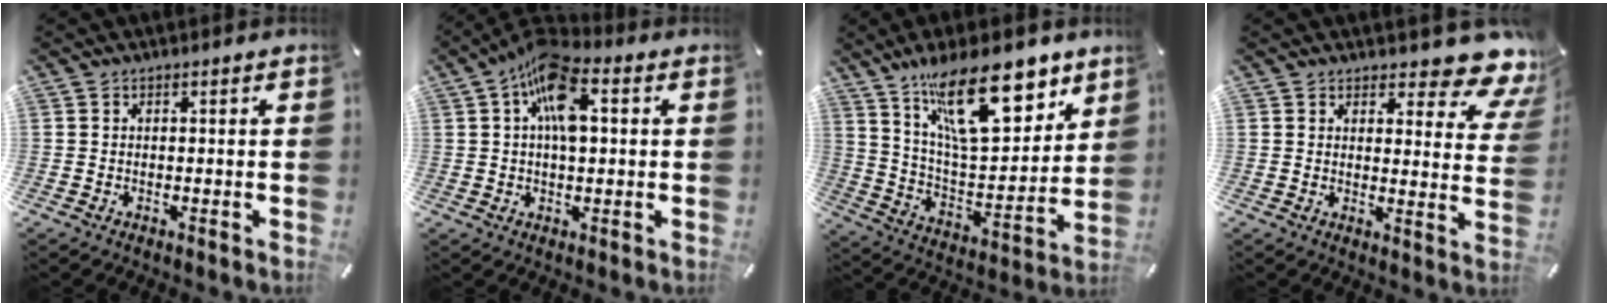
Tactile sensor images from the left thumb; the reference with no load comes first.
{"total": 11.9, "force": [2.5, 6.0, 10.0], "torque": [-0.183, 0.005, 0.044]}
{"total": 24.0, "force": [13.8, 10.4, 16.6], "torque": [-0.271, -0.072, 0.228]}
{"total": 8.4, "force": [6.9, 3.3, 3.6], "torque": [-0.030, -0.067, 0.116]}